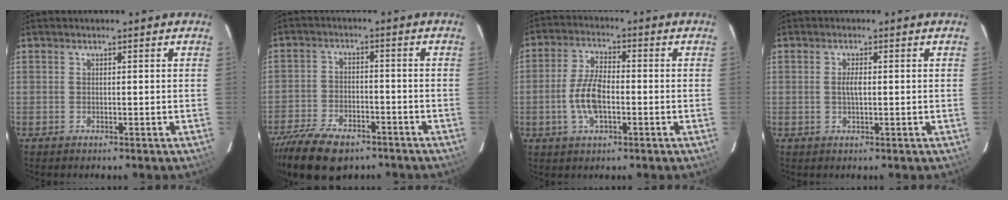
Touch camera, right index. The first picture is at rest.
{"total": 14.5, "force": [-10.7, 6.5, 7.3], "torque": [-0.175, -0.022, -0.183]}
{"total": 8.0, "force": [-2.0, 3.4, 6.9], "torque": [-0.146, 0.004, -0.037]}
{"total": 2.0, "force": [0.0, 0.6, 1.9], "torque": [-0.038, 0.000, 0.000]}